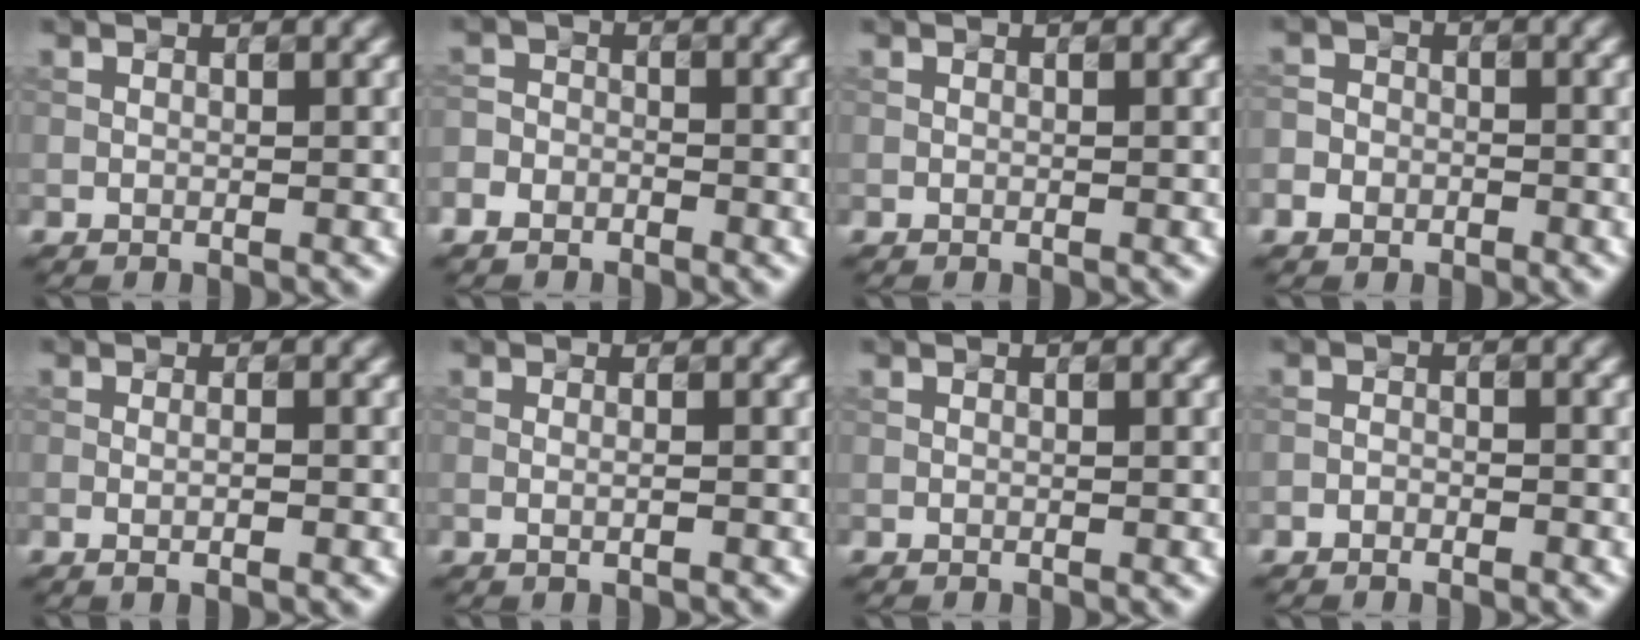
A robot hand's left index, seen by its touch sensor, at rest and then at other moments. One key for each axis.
{"total": 2.1, "fx": -1.6, "fy": 1.3, "fz": 0.5, "tx": -0.002, "ty": 0.002, "tz": -0.041}
{"total": 0.0}
{"total": 2.5, "fx": -1.3, "fy": 2.0, "fz": 0.7, "tx": 0.003, "ty": 0.002, "tz": -0.031}
{"total": 1.7, "fx": -0.2, "fy": 0.3, "fz": 1.7, "tx": -0.022, "ty": -0.010, "tz": -0.009}
{"total": 1.2, "fx": 0.0, "fy": 0.4, "fz": 1.1, "tx": -0.013, "ty": -0.009, "tz": -0.007}
{"total": 0.0}
{"total": 1.0, "fx": -0.7, "fy": 0.5, "fz": 0.5, "tx": -0.008, "ty": 0.001, "tz": -0.015}